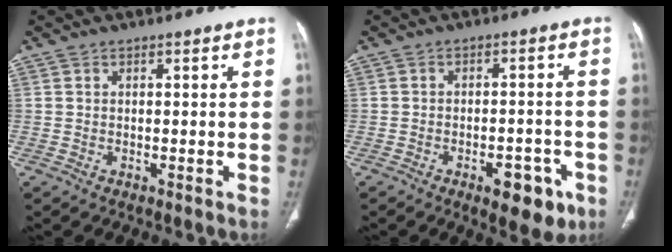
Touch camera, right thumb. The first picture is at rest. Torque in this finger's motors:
{"motor_torque": [2.76, 1.18, 0.63, -0.95, 0.20]}